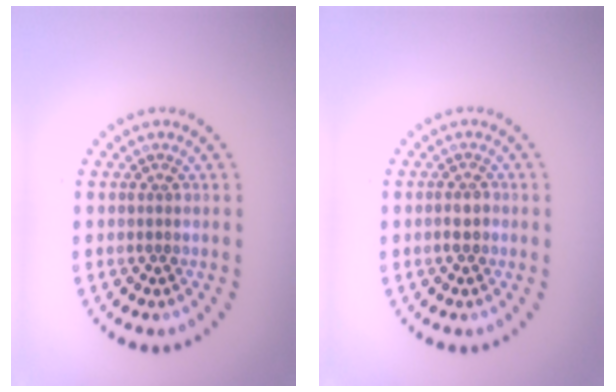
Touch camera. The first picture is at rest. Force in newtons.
{"total": 1.2, "press": 1.1, "slide": 0.5}